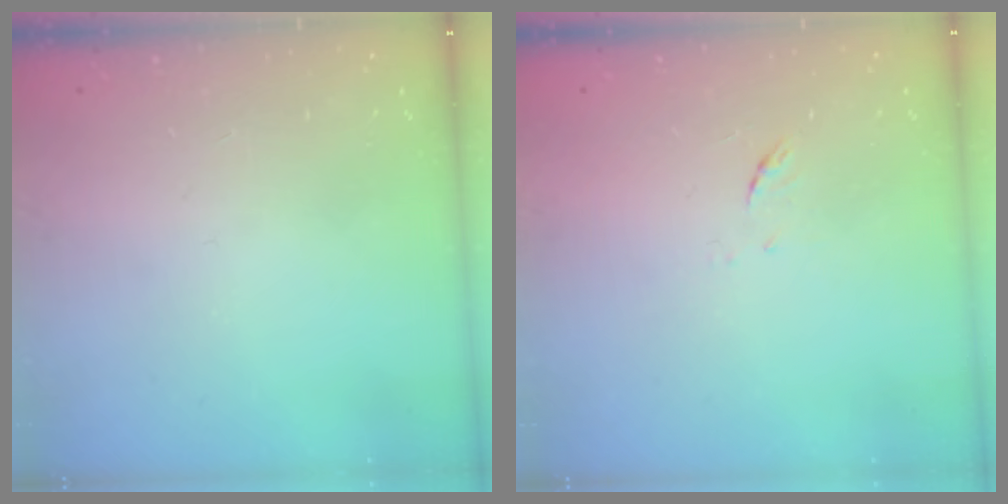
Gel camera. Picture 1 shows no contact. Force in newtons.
{"total": 4.8, "press": 4.6, "slide": 1.3}